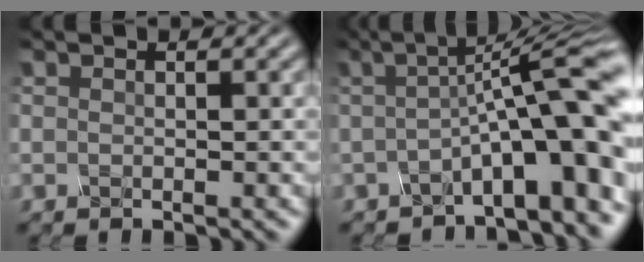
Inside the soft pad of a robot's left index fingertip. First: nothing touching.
{"total": 10.3, "force": [-1.9, 2.3, 9.9], "torque": [-0.115, 0.026, -0.038]}